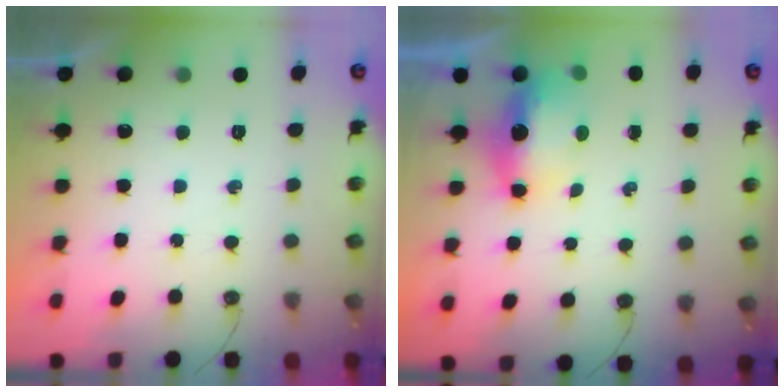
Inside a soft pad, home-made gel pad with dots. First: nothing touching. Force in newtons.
{"total": 15.8, "press": 9.3, "slide": 12.8}